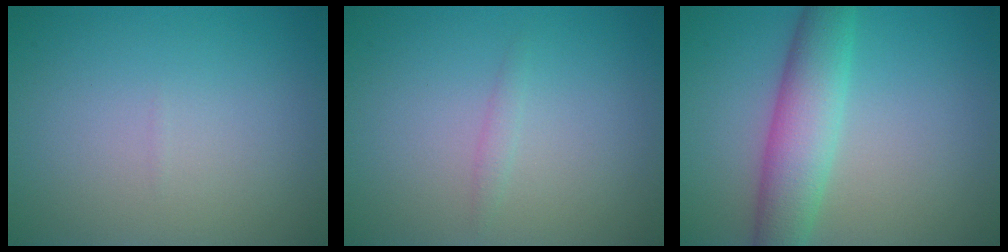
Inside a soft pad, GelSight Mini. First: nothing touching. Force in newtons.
{"total": 0.7, "press": 0.7, "slide": 0.0}
{"total": 6.1, "press": 6.1, "slide": 0.1}